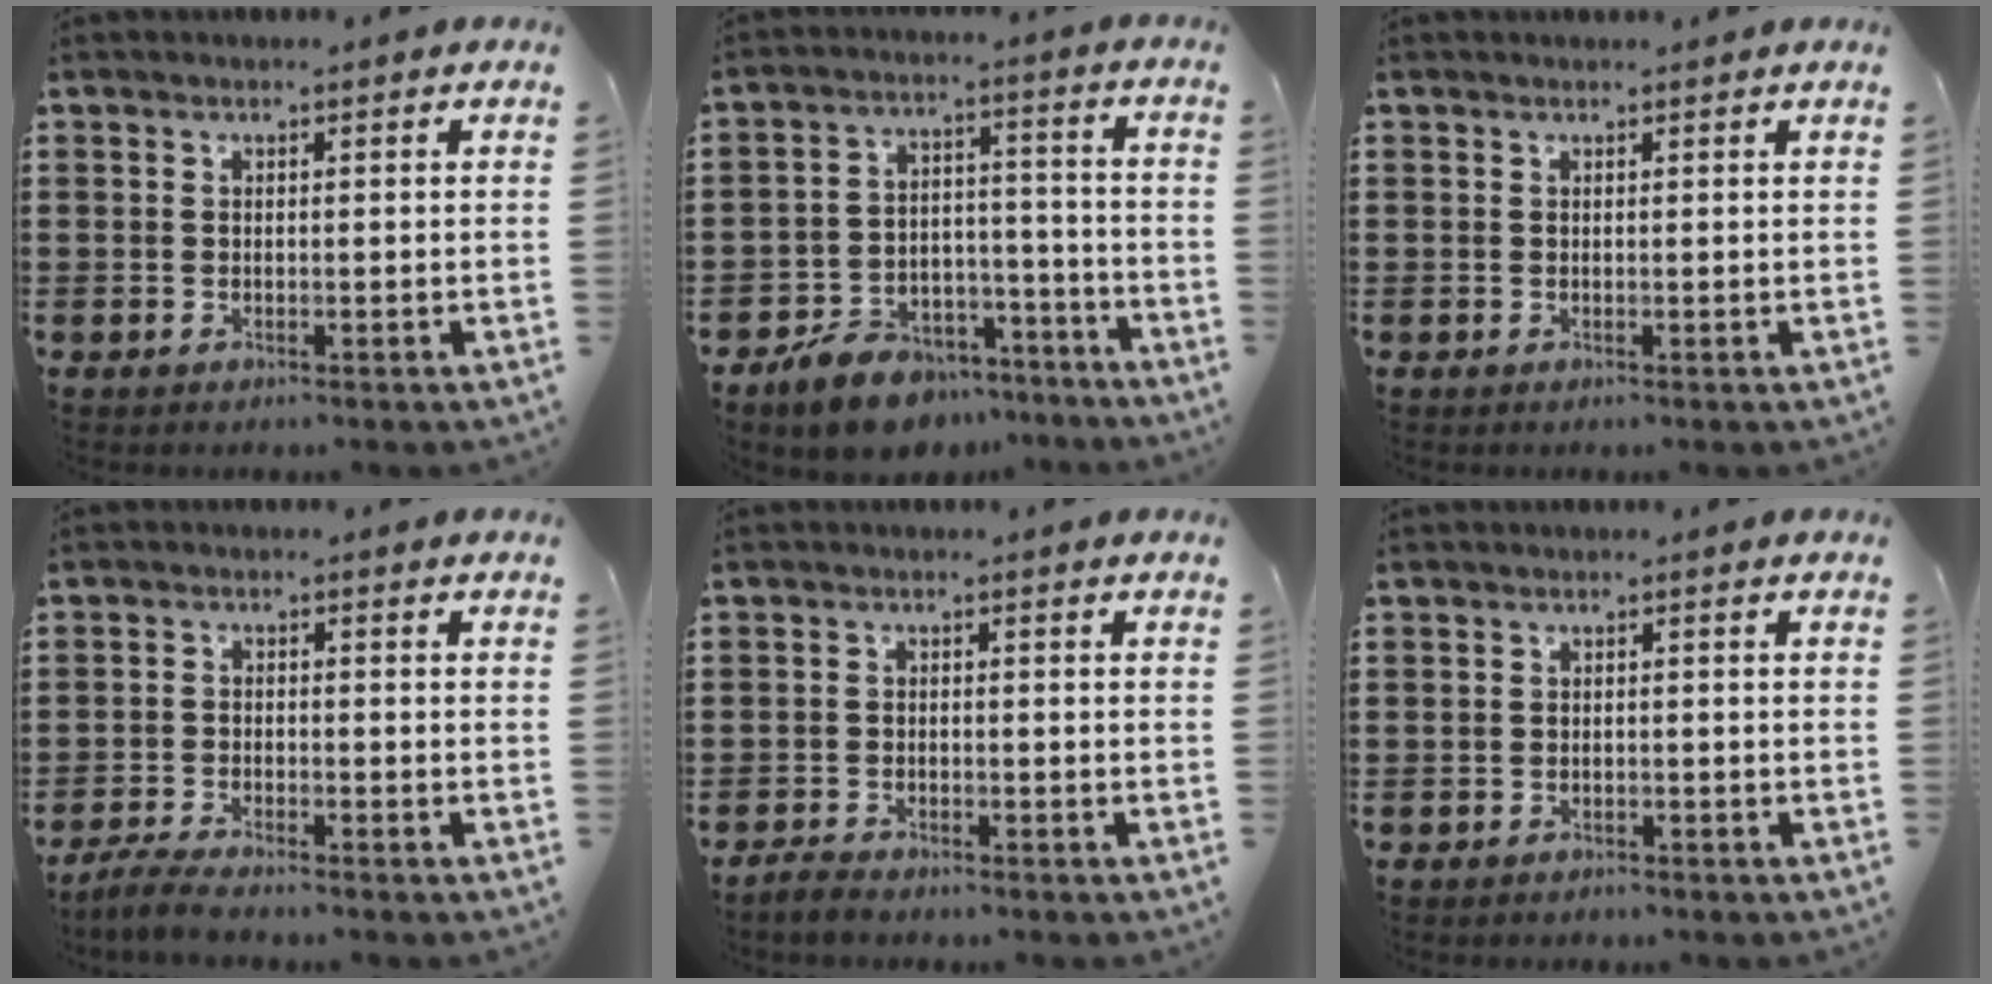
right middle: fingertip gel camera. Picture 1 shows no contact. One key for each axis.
{"total": 8.2, "fx": -7.3, "fy": 3.2, "fz": 1.7, "tx": -0.026, "ty": 0.039, "tz": -0.138}
{"total": 0.0}
{"total": 3.3, "fx": -3.1, "fy": 0.1, "fz": 1.1, "tx": -0.035, "ty": -0.004, "tz": -0.066}
{"total": 1.8, "fx": -1.7, "fy": 0.3, "fz": 0.3, "tx": -0.010, "ty": 0.004, "tz": -0.036}
{"total": 1.0, "fx": -0.8, "fy": 0.5, "fz": -0.1, "tx": 0.001, "ty": 0.004, "tz": -0.019}